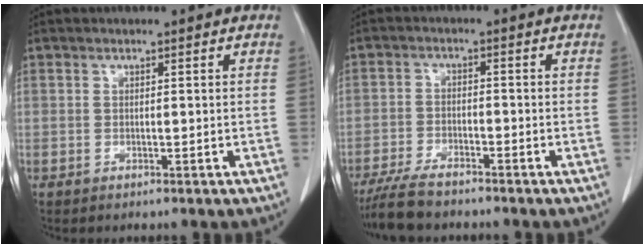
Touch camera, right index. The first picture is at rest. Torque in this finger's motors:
{"motor_torque": [0.60, -0.55, 0.19, 0.05]}